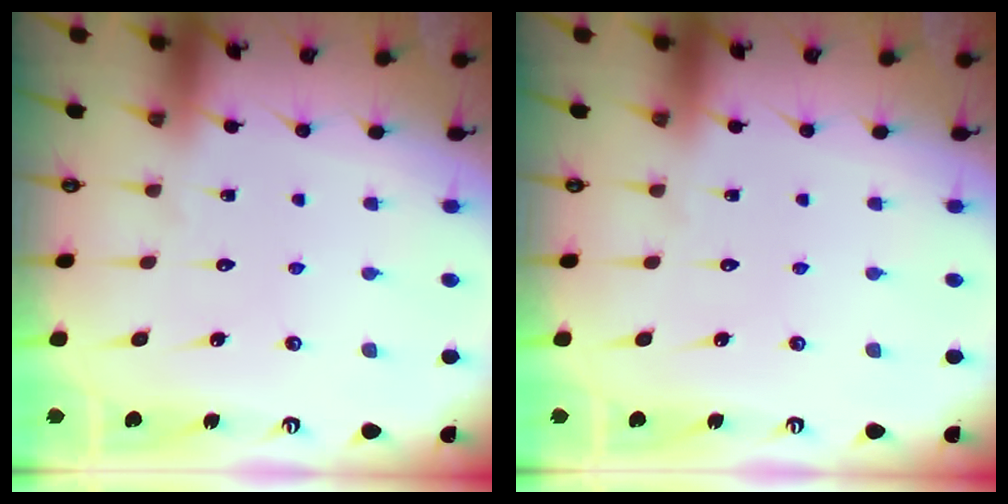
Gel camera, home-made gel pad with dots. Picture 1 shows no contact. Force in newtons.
{"total": 0.0}